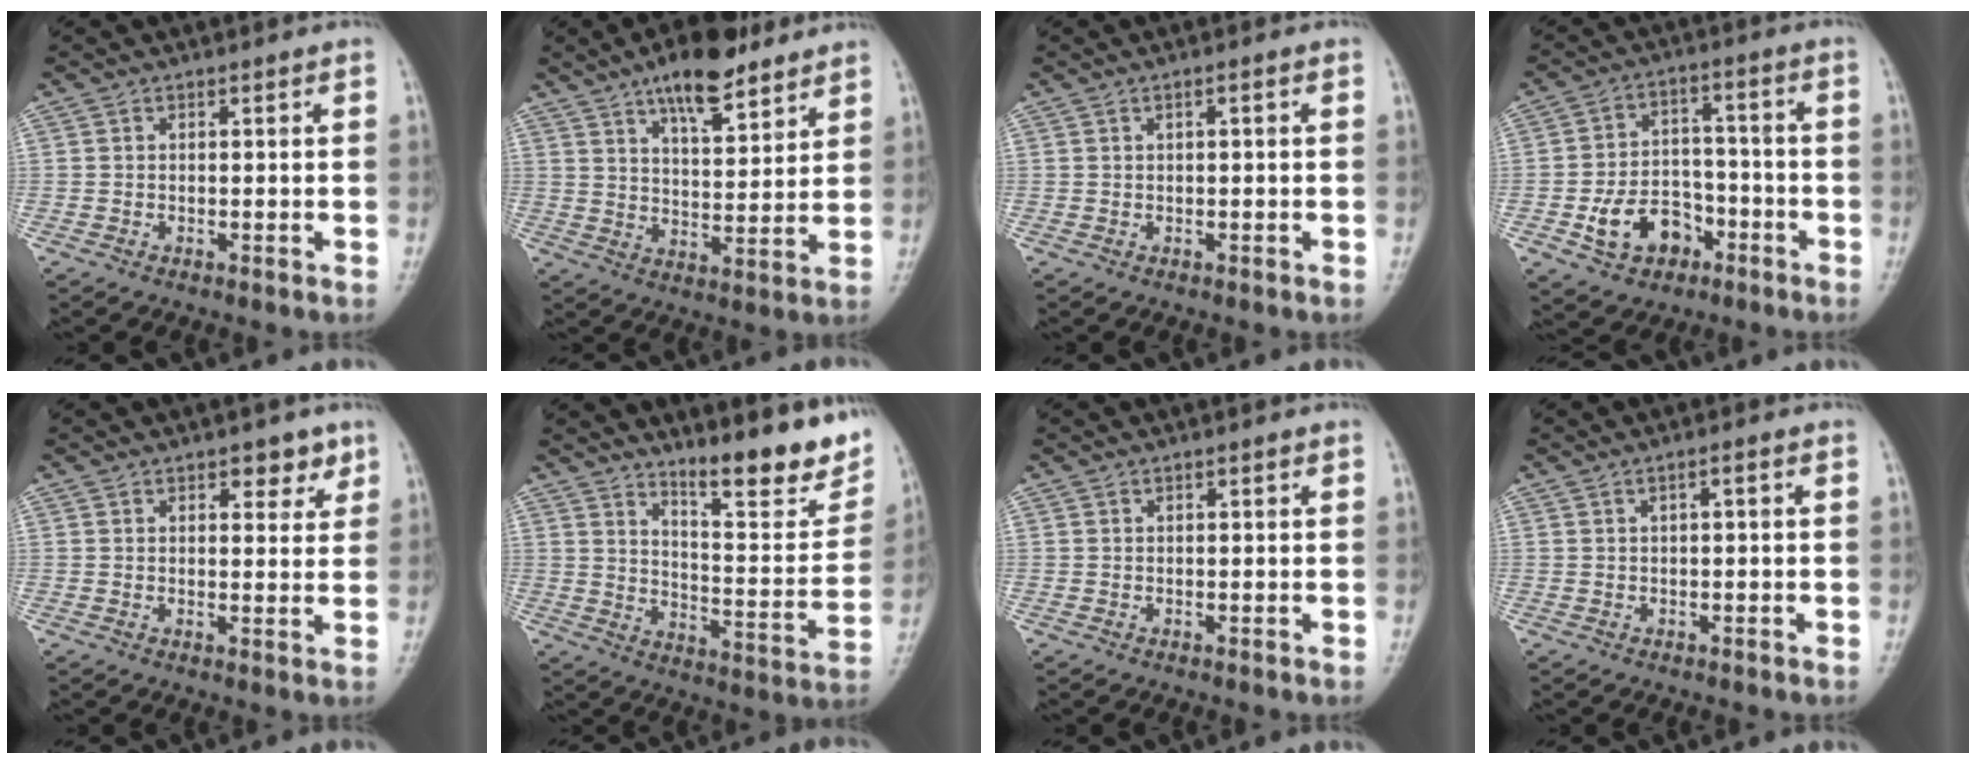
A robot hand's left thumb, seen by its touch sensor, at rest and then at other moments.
{"total": 12.6, "force": [8.4, 4.6, 8.2], "torque": [-0.102, -0.042, 0.133]}
{"total": 1.0, "force": [0.1, 0.2, 1.0], "torque": [-0.016, 0.006, 0.003]}
{"total": 10.7, "force": [-4.8, 7.8, 5.5], "torque": [-0.069, 0.041, -0.076]}
{"total": 4.3, "force": [2.5, 2.3, 2.6], "torque": [-0.003, -0.010, 0.029]}
{"total": 16.9, "force": [11.2, 4.4, 11.9], "torque": [-0.118, -0.074, 0.172]}
{"total": 0.5, "force": [0.2, 0.1, 0.5], "torque": [-0.008, 0.002, 0.003]}
{"total": 1.2, "force": [0.2, 0.2, 1.2], "torque": [-0.020, 0.007, 0.004]}